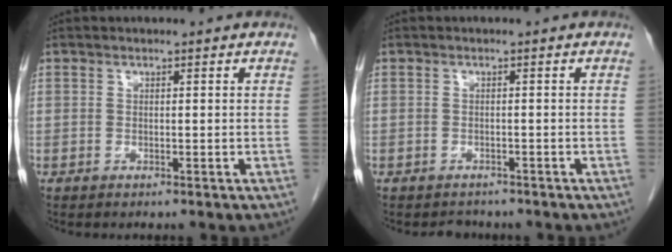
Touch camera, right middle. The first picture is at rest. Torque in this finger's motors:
{"motor_torque": [0.01, -0.01, -0.04, 0.00]}